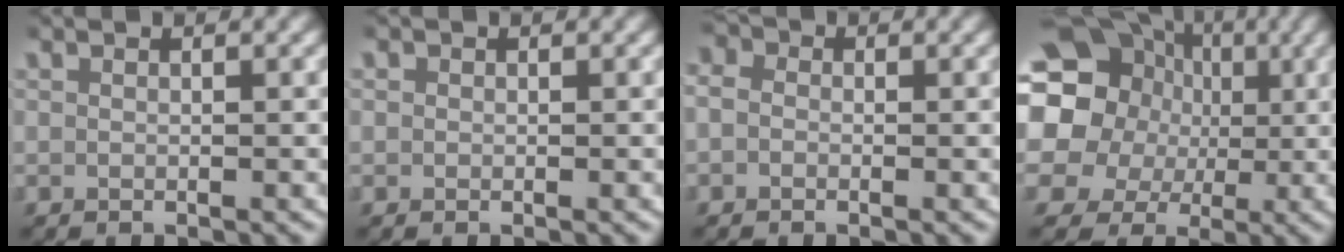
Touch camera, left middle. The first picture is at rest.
{"total": 0.7, "force": [0.1, 0.7, 0.1], "torque": [-0.002, 0.001, -0.003]}
{"total": 2.8, "force": [0.3, 2.5, 1.1], "torque": [-0.023, 0.007, -0.010]}
{"total": 18.1, "force": [3.1, 15.3, 9.1], "torque": [-0.213, -0.021, 0.042]}